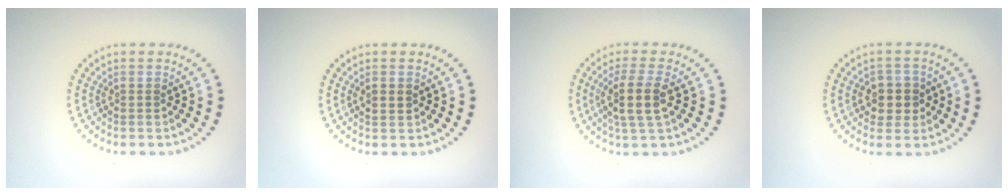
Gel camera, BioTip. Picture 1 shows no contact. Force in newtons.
{"total": 1.5, "press": 1.4, "slide": 0.1}
{"total": 3.4, "press": 3.0, "slide": 1.5}
{"total": 2.9, "press": 2.7, "slide": 0.9}